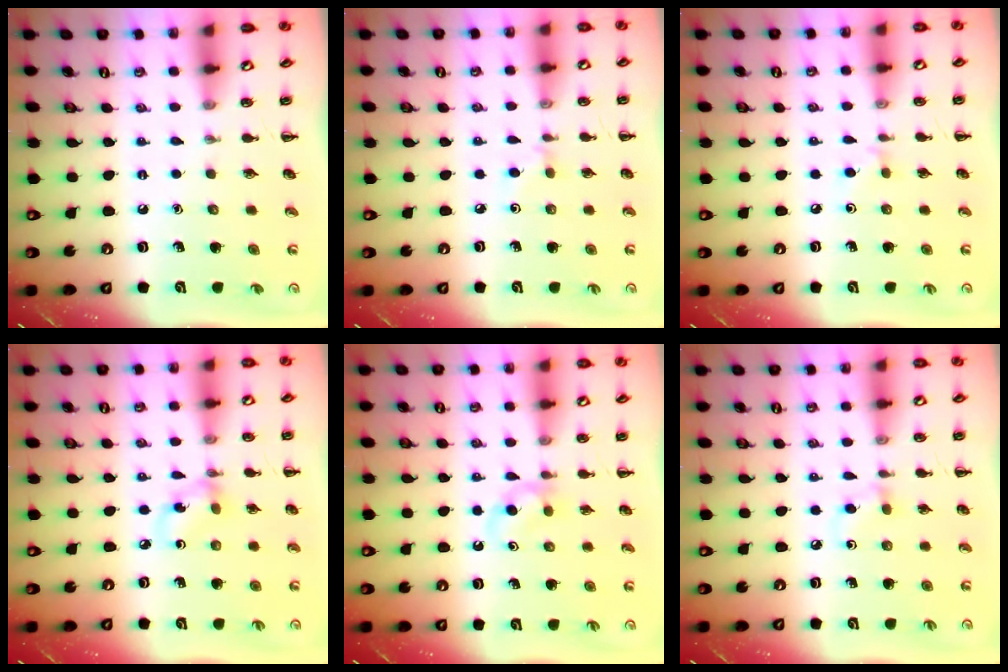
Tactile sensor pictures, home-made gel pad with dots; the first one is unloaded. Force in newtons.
{"total": 2.8, "press": 2.6, "slide": 1.0}
{"total": 4.3, "press": 4.0, "slide": 1.6}
{"total": 4.4, "press": 4.3, "slide": 0.6}
{"total": 4.9, "press": 4.5, "slide": 1.9}
{"total": 4.8, "press": 4.4, "slide": 2.0}